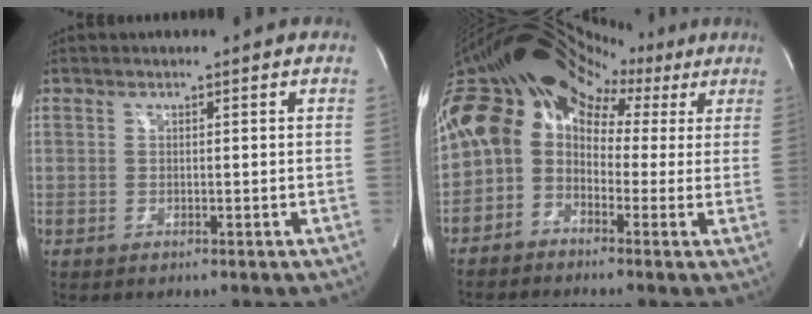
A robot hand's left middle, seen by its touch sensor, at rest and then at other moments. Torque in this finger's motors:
{"motor_torque": [2.14, 0.00, 1.05, 0.21]}